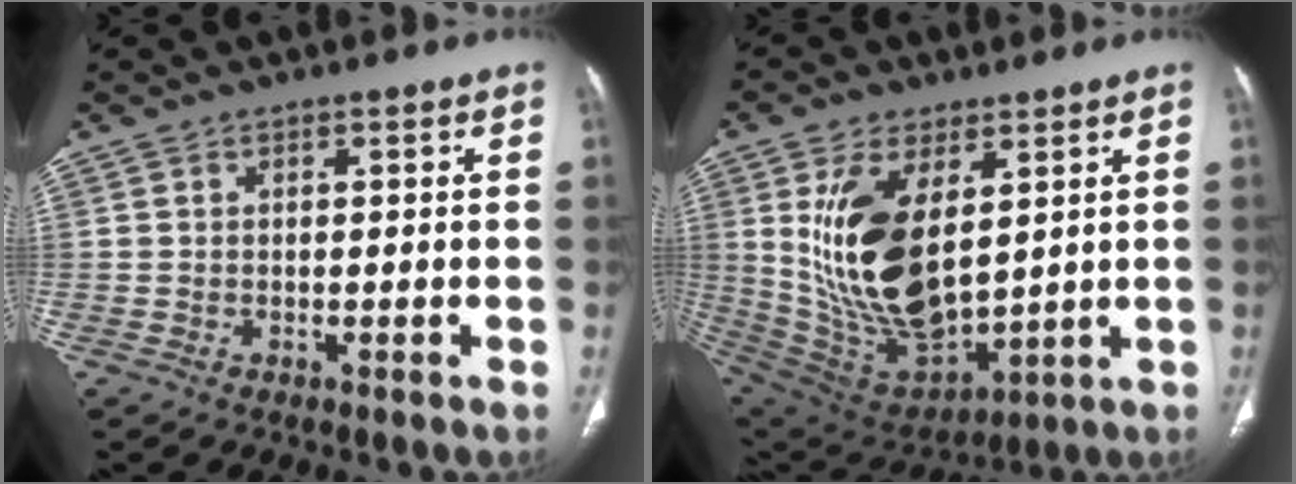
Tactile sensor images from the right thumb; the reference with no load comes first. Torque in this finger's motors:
{"motor_torque": [-1.00, 2.00, 1.78, 0.26, 0.24]}